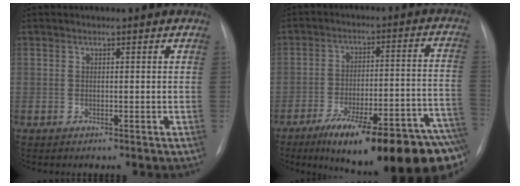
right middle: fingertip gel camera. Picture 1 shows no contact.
{"total": 24.2, "force": [-16.6, 3.3, 17.3], "torque": [-0.174, 0.012, -0.243]}